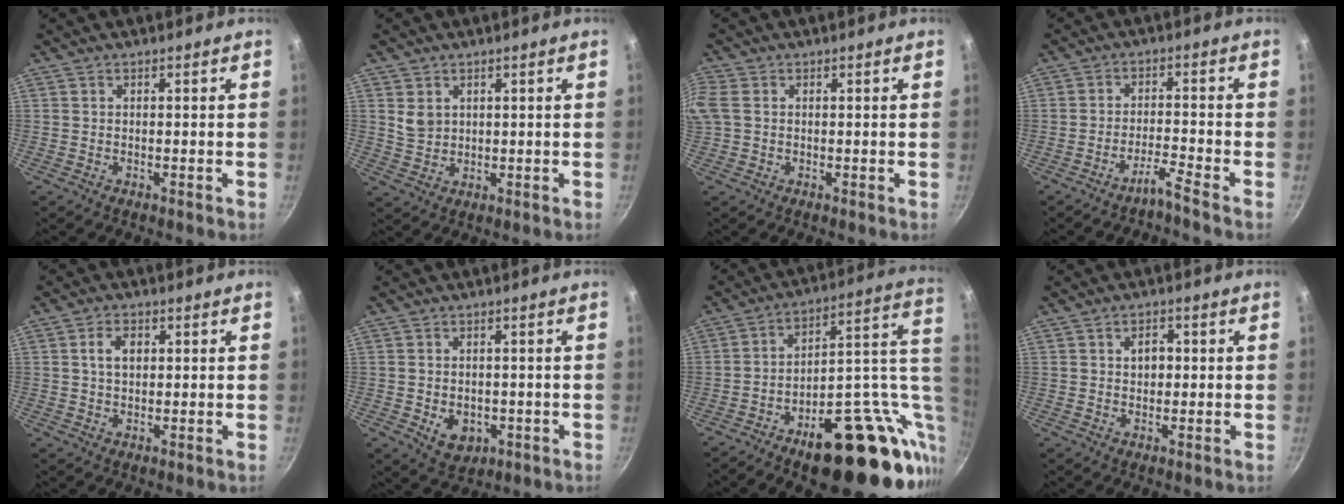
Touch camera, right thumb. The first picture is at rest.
{"total": 3.8, "force": [1.4, 3.0, 1.9], "torque": [-0.023, -0.004, 0.033]}
{"total": 3.7, "force": [0.5, 2.8, 2.4], "torque": [-0.057, 0.005, 0.007]}
{"total": 3.4, "force": [-2.9, -0.8, 1.6], "torque": [-0.047, 0.028, -0.053]}
{"total": 4.4, "force": [1.0, 2.9, 3.1], "torque": [-0.038, 0.003, 0.016]}
{"total": 5.8, "force": [-1.4, 4.4, 3.6], "torque": [-0.036, -0.001, -0.009]}
{"total": 28.1, "force": [-6.3, 13.3, 23.9], "torque": [-0.272, 0.029, -0.078]}
{"total": 3.4, "force": [0.5, 2.4, 2.3], "torque": [-0.020, 0.006, 0.007]}